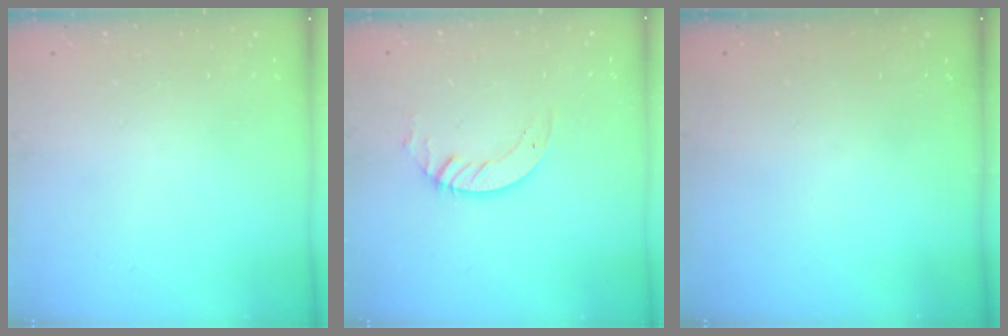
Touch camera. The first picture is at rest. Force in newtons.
{"total": 3.6, "press": 3.6, "slide": 0.4}
{"total": 0.0}